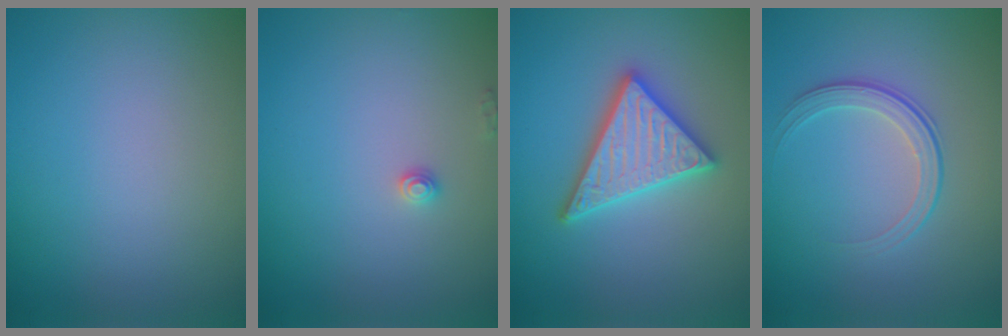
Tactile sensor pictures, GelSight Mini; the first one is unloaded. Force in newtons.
{"total": 0.9, "press": 0.9, "slide": 0.1}
{"total": 4.9, "press": 4.9, "slide": 0.7}
{"total": 2.1, "press": 1.5, "slide": 1.5}